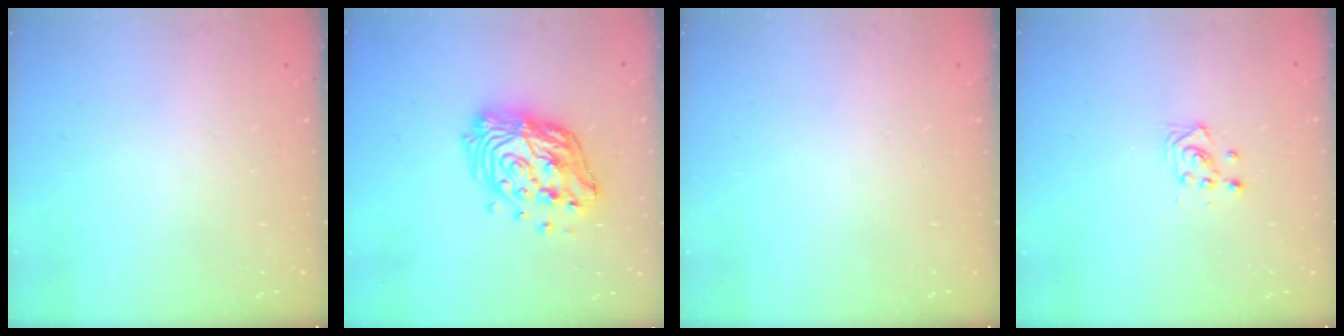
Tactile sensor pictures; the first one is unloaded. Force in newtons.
{"total": 17.1, "press": 17.0, "slide": 1.9}
{"total": 0.0}
{"total": 3.0, "press": 3.0, "slide": 0.5}